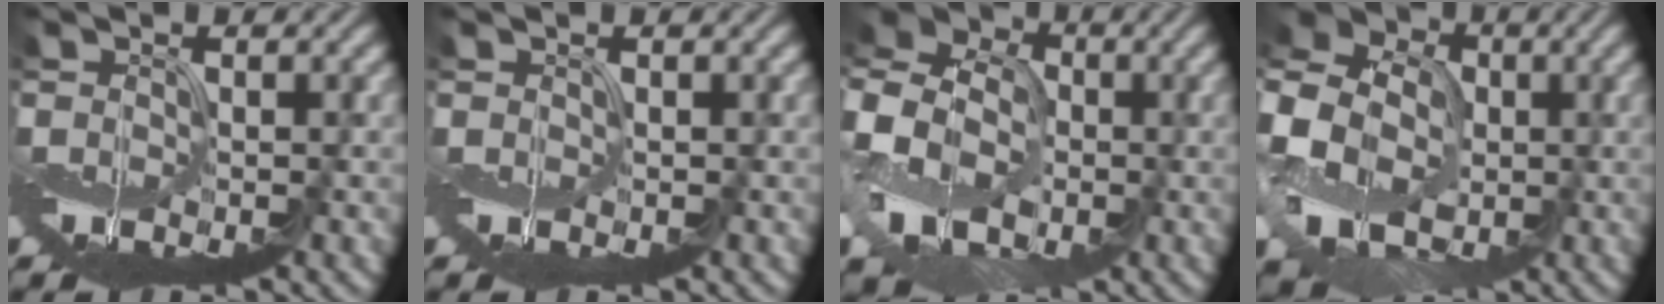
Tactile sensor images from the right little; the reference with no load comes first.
{"total": 0.0}
{"total": 11.7, "force": [-2.2, 9.3, 6.7], "torque": [-0.157, -0.012, -0.058]}
{"total": 14.2, "force": [-1.6, 11.7, 7.7], "torque": [-0.190, -0.007, -0.060]}